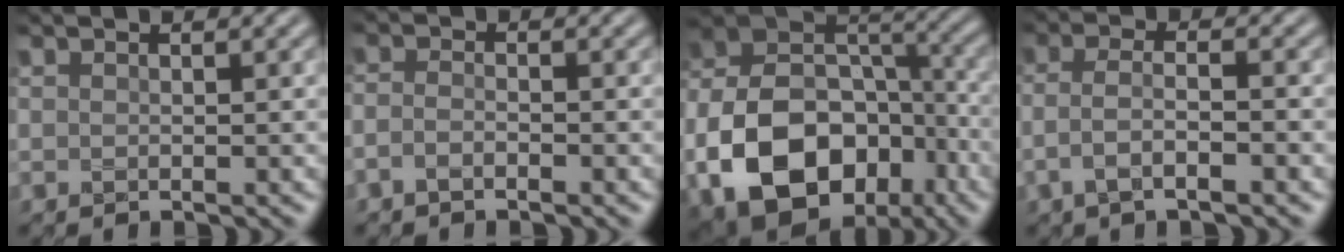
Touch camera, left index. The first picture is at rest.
{"total": 1.4, "force": [-1.0, 0.5, 0.9], "torque": [-0.023, 0.001, -0.024]}
{"total": 14.8, "force": [-5.5, 10.5, 8.9], "torque": [-0.189, -0.017, -0.100]}
{"total": 3.4, "force": [-1.2, 1.0, 3.0], "torque": [-0.057, 0.004, -0.032]}